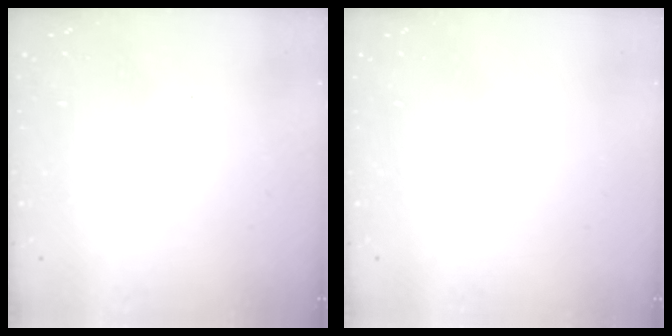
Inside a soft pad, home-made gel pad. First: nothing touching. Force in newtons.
{"total": 1.7, "press": 1.6, "slide": 0.1}